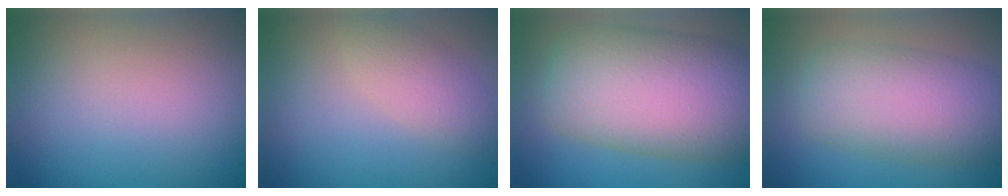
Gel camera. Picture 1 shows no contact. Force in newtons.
{"total": 2.7, "press": 2.7, "slide": 0.1}
{"total": 12.3, "press": 12.3, "slide": 0.4}
{"total": 7.8, "press": 7.8, "slide": 0.2}